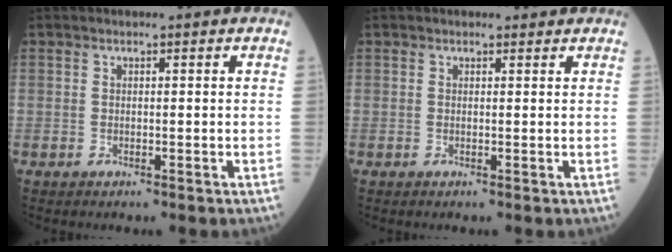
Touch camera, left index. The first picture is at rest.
{"total": 1.0, "force": [0.8, 0.5, 0.0], "torque": [-0.005, 0.002, 0.008]}